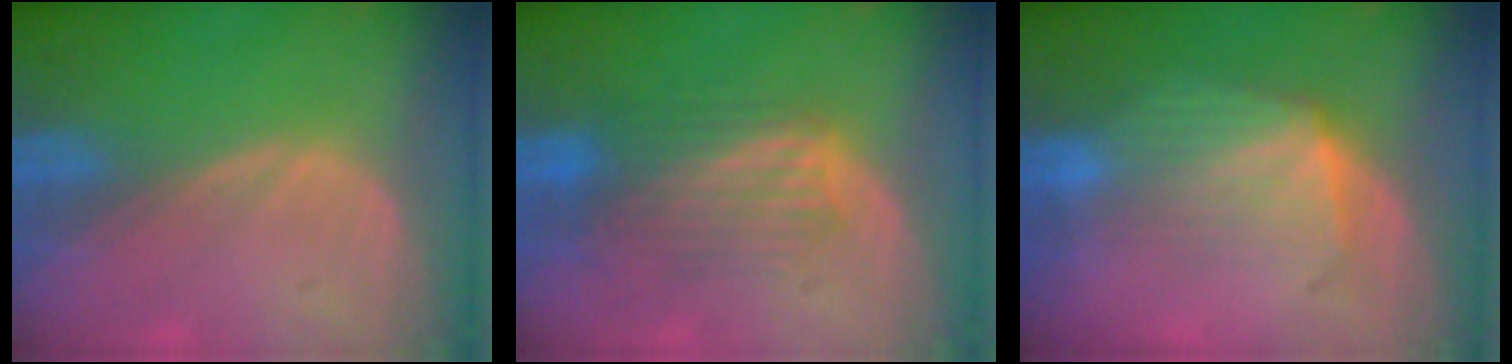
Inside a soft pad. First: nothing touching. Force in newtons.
{"total": 5.9, "press": 5.9, "slide": 0.6}
{"total": 7.2, "press": 6.6, "slide": 2.9}